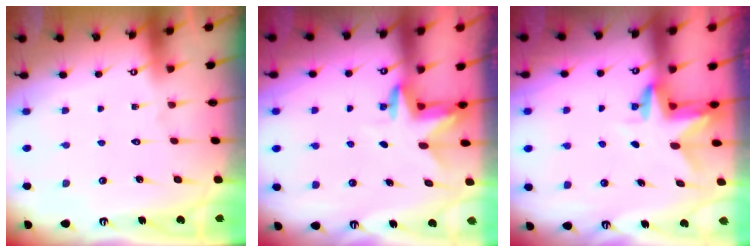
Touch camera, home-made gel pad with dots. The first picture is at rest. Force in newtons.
{"total": 3.3, "press": 3.3, "slide": 0.3}
{"total": 2.9, "press": 2.9, "slide": 0.2}